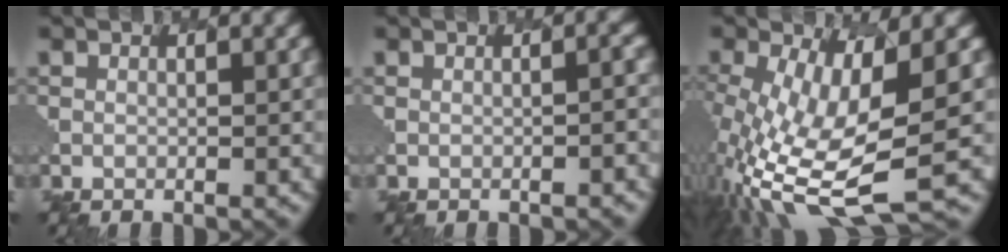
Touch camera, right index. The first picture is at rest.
{"total": 2.5, "force": [-0.4, 0.8, 2.4], "torque": [-0.002, 0.012, -0.010]}
{"total": 6.7, "force": [-1.8, 1.7, 6.2], "torque": [-0.168, -0.015, -0.052]}